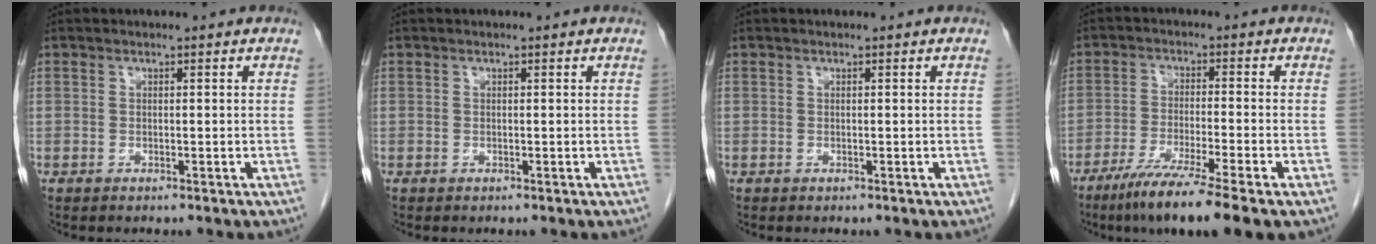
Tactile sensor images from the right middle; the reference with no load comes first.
{"total": 0.0}
{"total": 0.0}
{"total": 10.3, "force": [-7.0, -0.7, 7.6], "torque": [-0.134, -0.032, -0.116]}